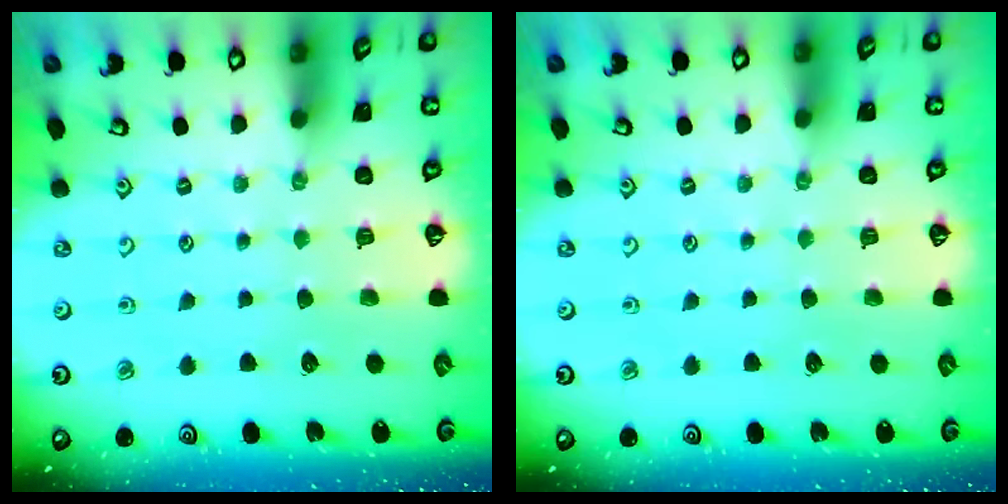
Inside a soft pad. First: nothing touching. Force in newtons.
{"total": 0.0}